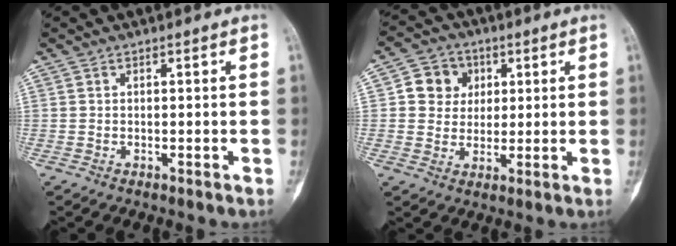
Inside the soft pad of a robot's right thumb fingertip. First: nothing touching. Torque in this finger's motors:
{"motor_torque": [-0.02, 0.04, 0.27, -0.24, 0.02]}